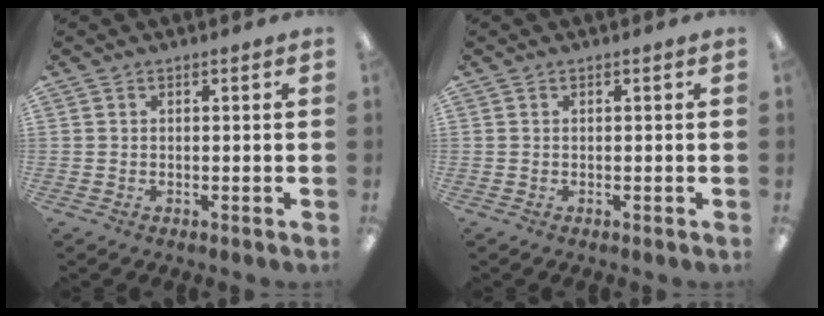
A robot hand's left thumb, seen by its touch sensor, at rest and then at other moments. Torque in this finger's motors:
{"motor_torque": [-0.01, 0.00, 0.01, 0.03, 0.00]}